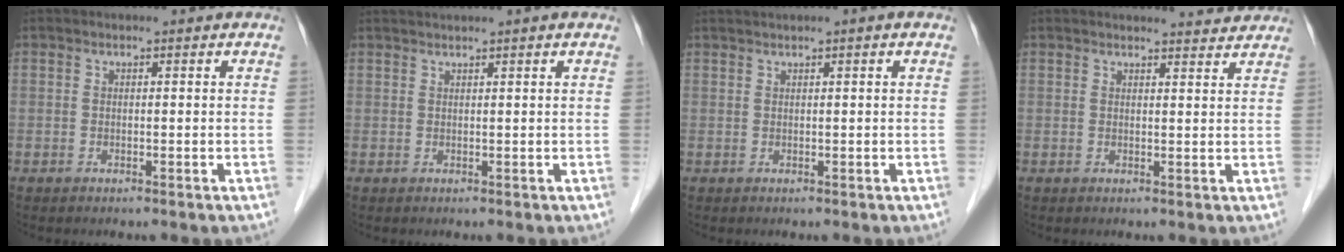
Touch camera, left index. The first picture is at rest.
{"total": 3.0, "force": [2.4, -0.6, 1.7], "torque": [-0.025, 0.024, 0.044]}
{"total": 2.0, "force": [1.3, -0.3, 1.5], "torque": [-0.032, 0.013, 0.026]}
{"total": 4.2, "force": [4.2, 0.3, 0.4], "torque": [-0.011, 0.001, 0.041]}